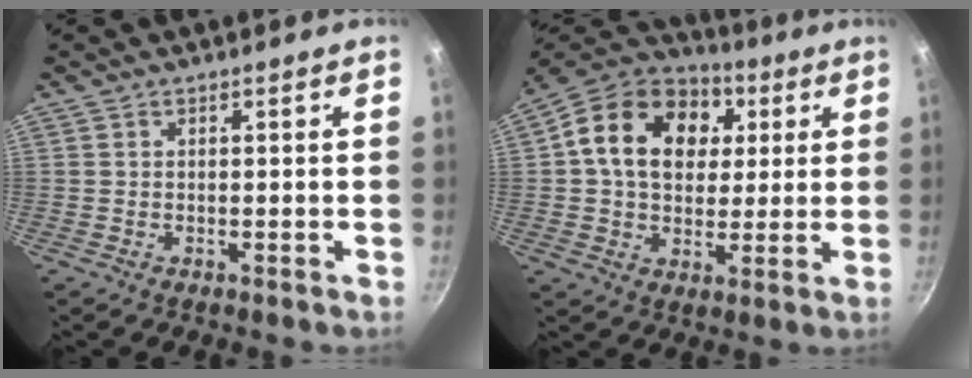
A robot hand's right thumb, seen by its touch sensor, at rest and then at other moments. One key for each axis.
{"total": 19.0, "fx": 4.6, "fy": 14.2, "fz": 11.8, "tx": -0.182, "ty": 0.013, "tz": 0.064}